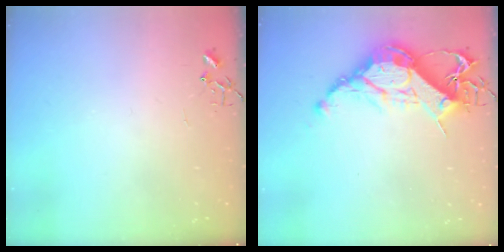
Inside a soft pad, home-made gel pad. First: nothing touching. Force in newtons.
{"total": 15.5, "press": 15.5, "slide": 1.4}